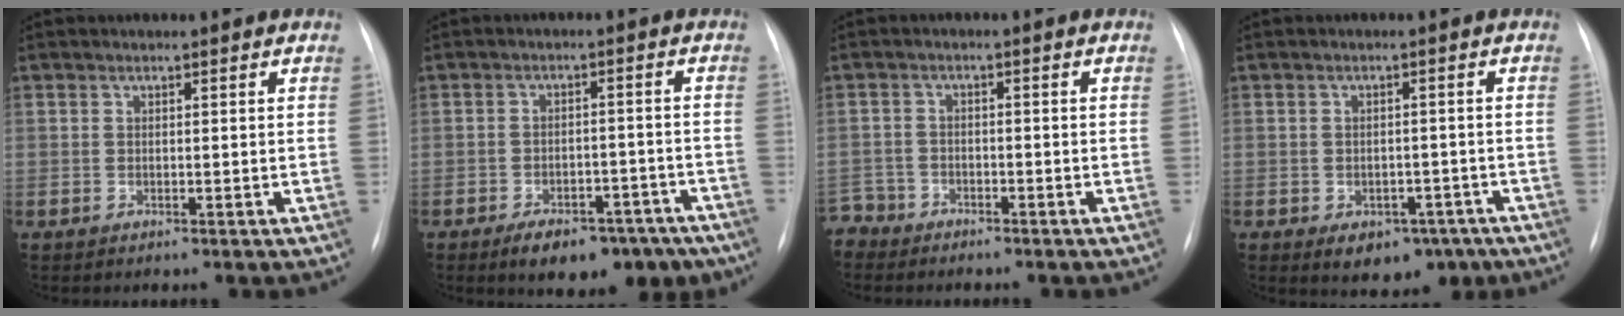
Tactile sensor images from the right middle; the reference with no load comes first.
{"total": 11.5, "force": [-8.4, 5.4, 5.7], "torque": [-0.054, 0.022, -0.114]}
{"total": 3.8, "force": [-3.3, 1.8, -0.9], "torque": [0.018, 0.001, -0.068]}
{"total": 7.2, "force": [-4.1, 4.9, 3.4], "torque": [-0.033, 0.017, -0.041]}